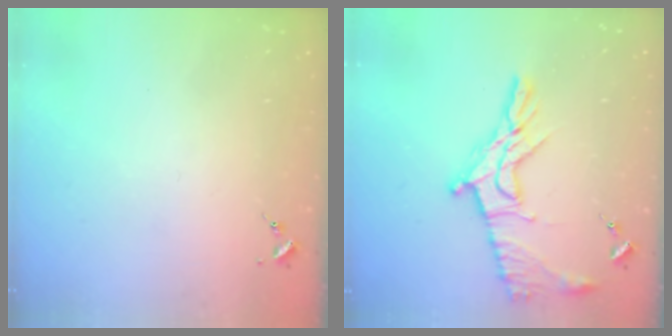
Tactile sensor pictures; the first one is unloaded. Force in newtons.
{"total": 13.9, "press": 13.8, "slide": 0.9}